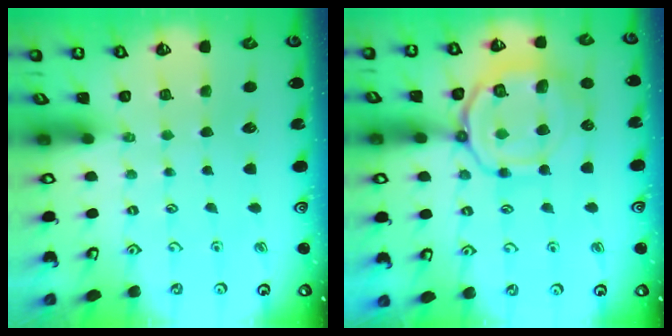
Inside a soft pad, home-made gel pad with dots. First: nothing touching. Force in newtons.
{"total": 15.8, "press": 15.7, "slide": 1.7}